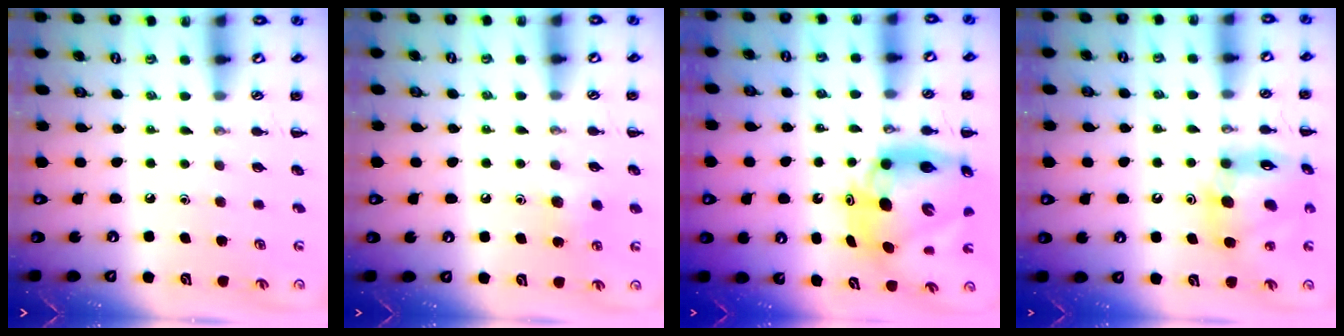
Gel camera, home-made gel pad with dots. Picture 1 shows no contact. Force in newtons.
{"total": 7.1, "press": 6.7, "slide": 2.4}
{"total": 14.9, "press": 14.3, "slide": 4.0}
{"total": 12.0, "press": 11.6, "slide": 3.1}